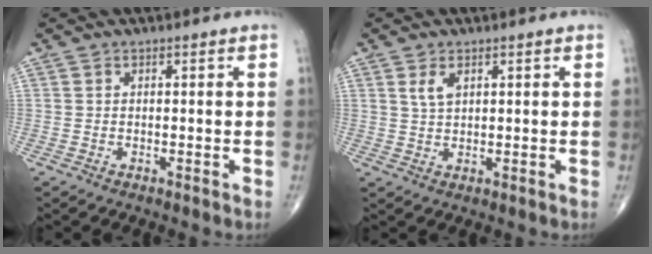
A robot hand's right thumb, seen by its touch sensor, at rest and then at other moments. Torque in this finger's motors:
{"motor_torque": [0.04, 0.06, 0.42, 0.32, 0.05]}